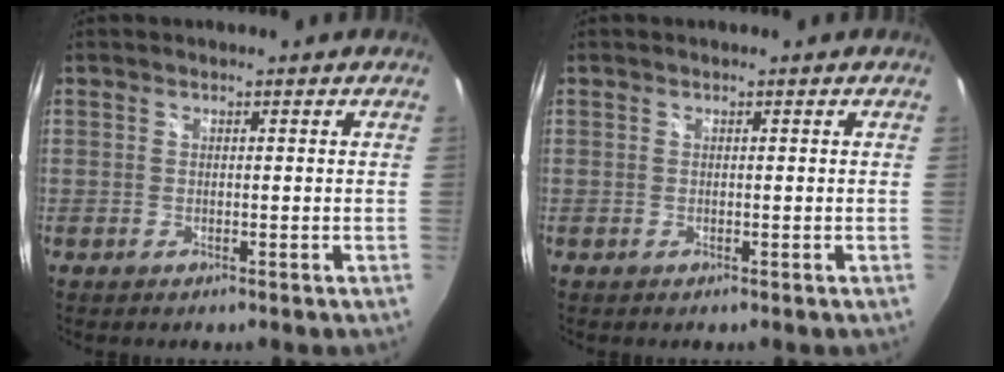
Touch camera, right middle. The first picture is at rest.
{"total": 0.0}